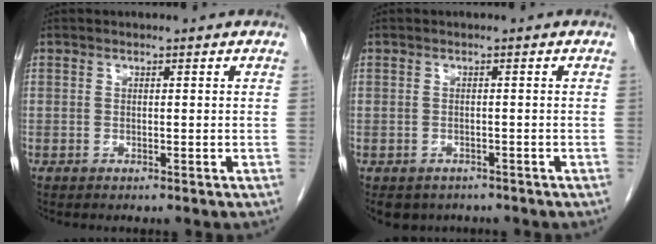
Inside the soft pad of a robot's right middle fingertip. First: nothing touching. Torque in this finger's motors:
{"motor_torque": [0.08, -0.06, -0.01, 0.00]}